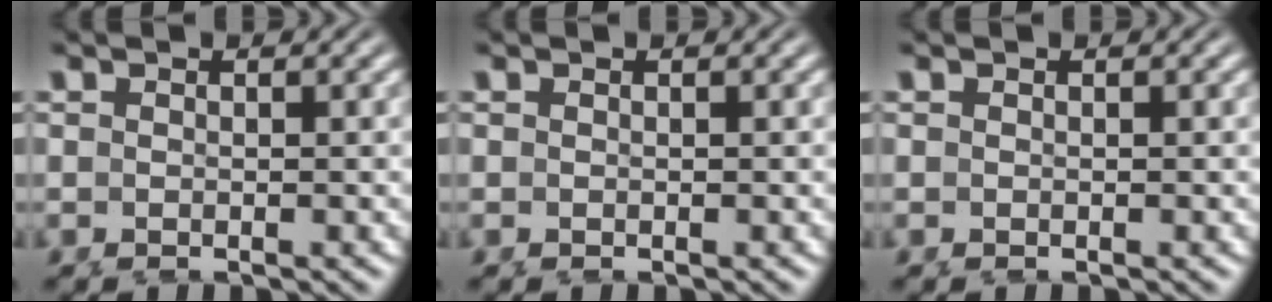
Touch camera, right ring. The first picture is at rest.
{"total": 0.0}
{"total": 0.0}